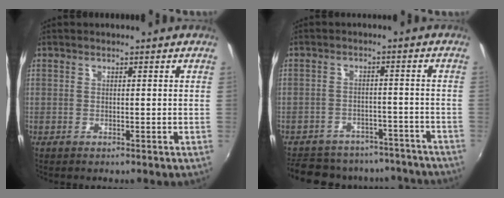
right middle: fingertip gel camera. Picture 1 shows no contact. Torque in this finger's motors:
{"motor_torque": [1.07, -1.07, 0.33, 0.13]}